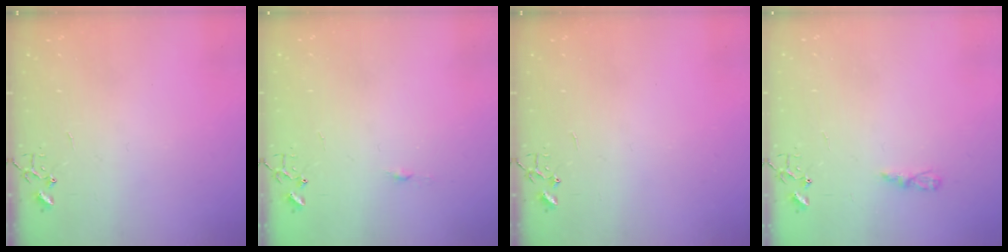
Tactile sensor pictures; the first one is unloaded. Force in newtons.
{"total": 3.3, "press": 3.3, "slide": 0.4}
{"total": 0.0}
{"total": 3.5, "press": 3.5, "slide": 0.4}